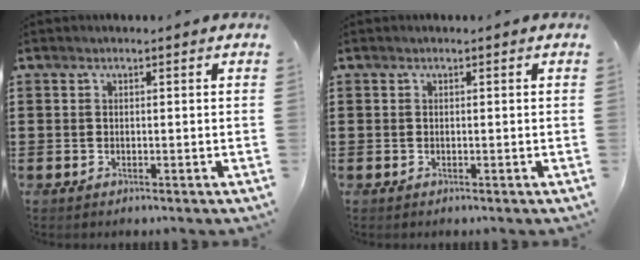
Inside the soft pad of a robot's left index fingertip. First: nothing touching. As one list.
[{"total": 0.0}]